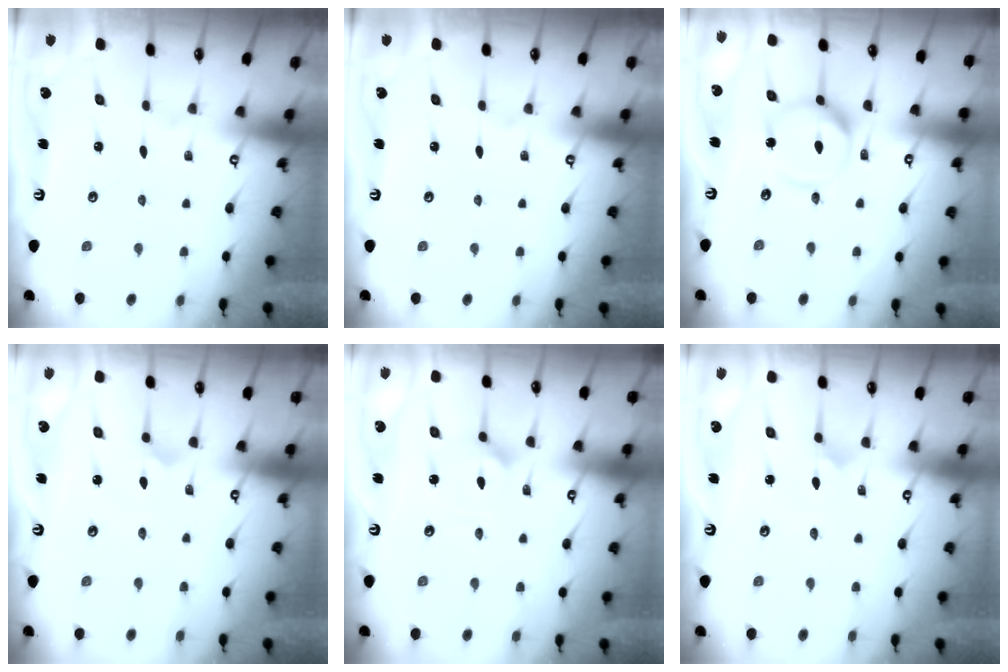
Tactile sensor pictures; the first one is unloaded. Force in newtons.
{"total": 0.0}
{"total": 12.4, "press": 12.4, "slide": 1.1}
{"total": 3.0, "press": 3.0, "slide": 0.1}
{"total": 7.0, "press": 7.0, "slide": 0.5}
{"total": 1.7, "press": 1.7, "slide": 0.0}